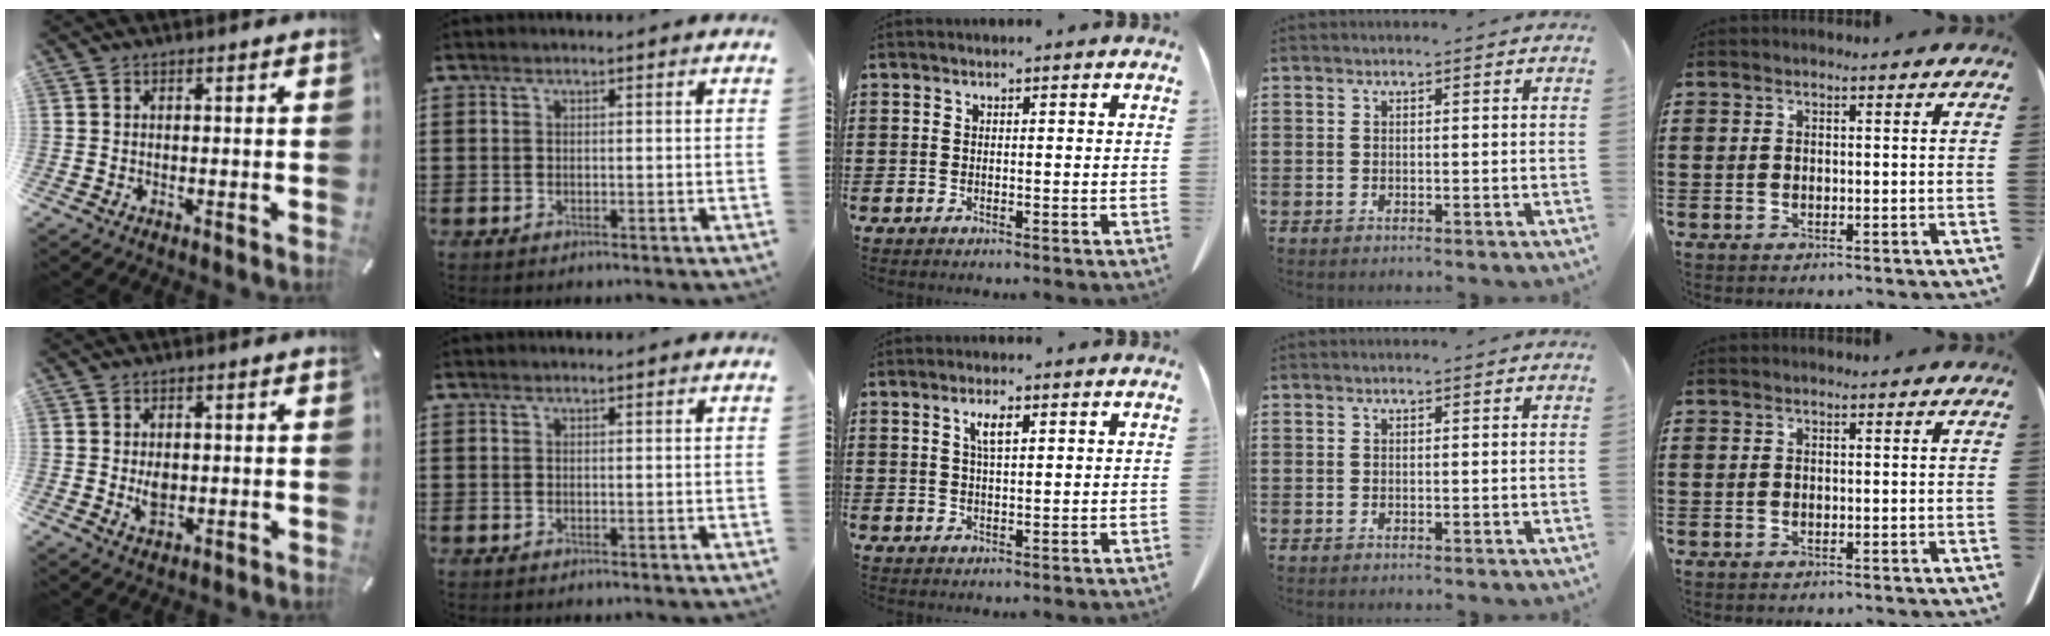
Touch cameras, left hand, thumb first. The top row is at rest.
{"thumb": {"total": 3.9, "force": [-0.1, 2.8, 2.6], "torque": [-0.048, -0.006, -0.010]}, "middle": {"total": 3.2, "force": [1.4, 0.8, 2.7], "torque": [-0.050, 0.002, 0.020]}}